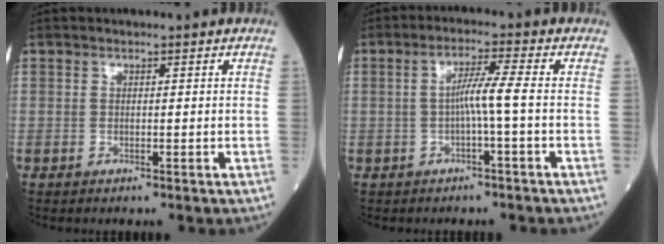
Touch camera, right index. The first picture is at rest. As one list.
[{"total": 4.2, "force": [-0.7, -0.8, 4.1], "torque": [-0.076, 0.010, -0.010]}]